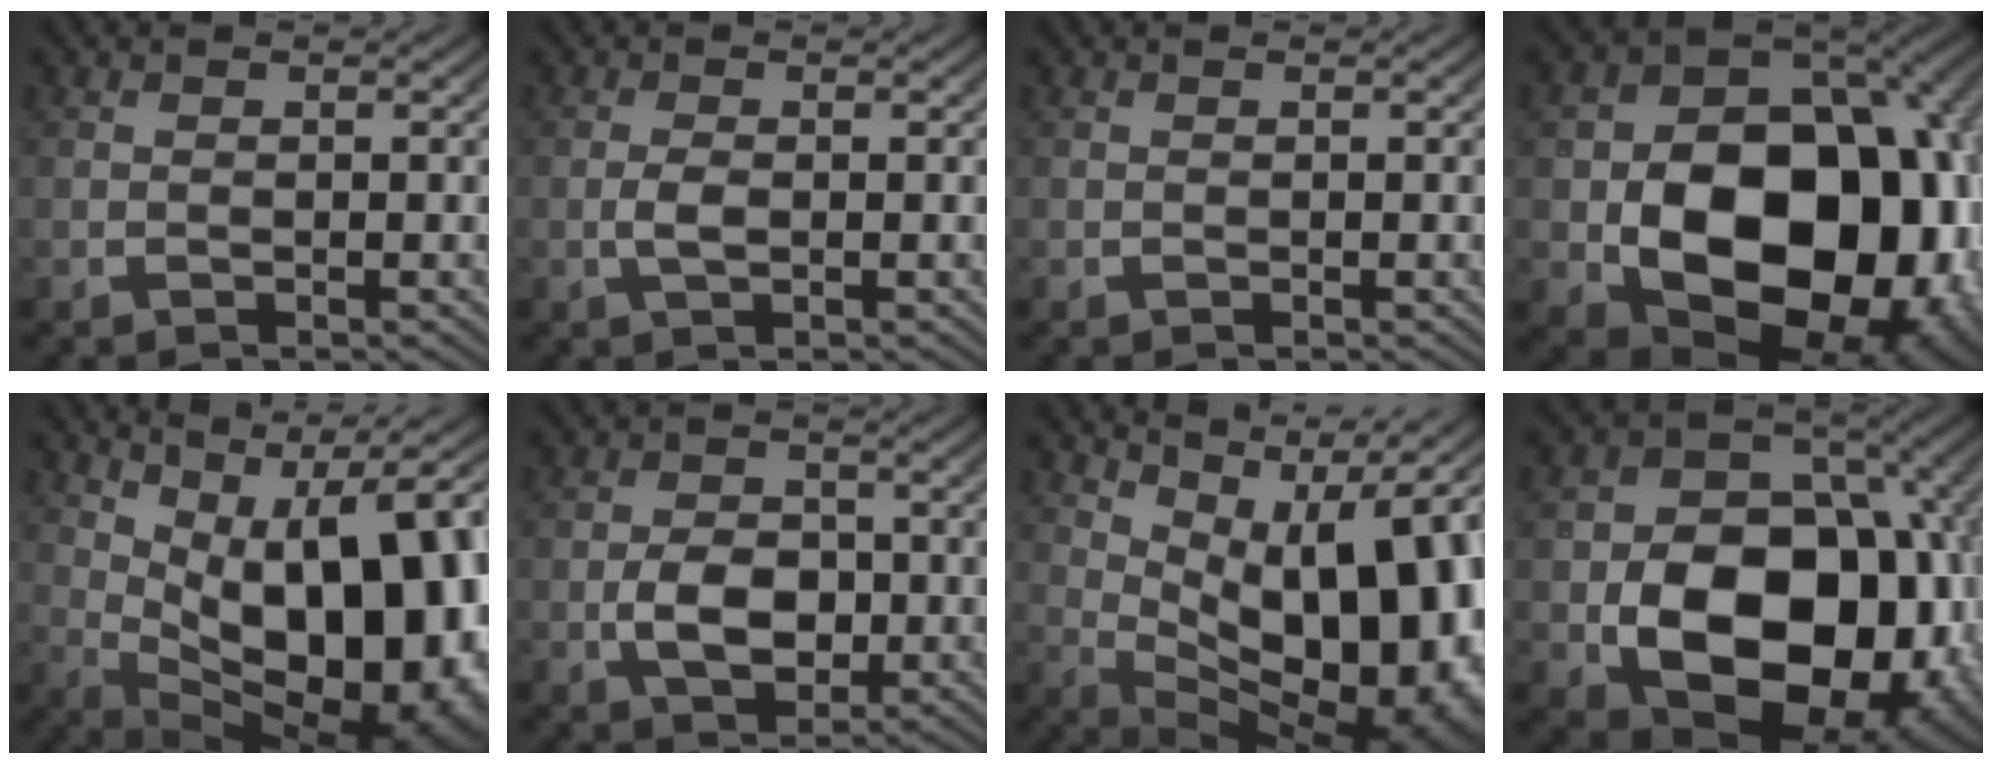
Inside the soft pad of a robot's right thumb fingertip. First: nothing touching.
{"total": 1.6, "force": [-0.2, 0.8, 1.4], "torque": [-0.039, -0.005, -0.001]}
{"total": 0.0}
{"total": 24.4, "force": [-3.3, 16.5, 17.7], "torque": [-0.323, -0.085, -0.011]}
{"total": 20.9, "force": [0.0, 13.1, 16.3], "torque": [-0.253, -0.043, 0.028]}
{"total": 5.4, "force": [-0.7, 3.8, 3.8], "torque": [-0.074, -0.019, 0.000]}
{"total": 18.7, "force": [0.9, 11.8, 14.5], "torque": [-0.224, -0.038, 0.038]}
{"total": 21.7, "force": [-3.1, 15.3, 15.0], "torque": [-0.274, -0.081, -0.016]}